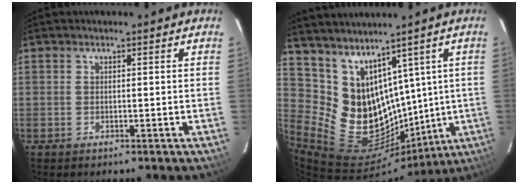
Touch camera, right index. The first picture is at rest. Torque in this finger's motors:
{"motor_torque": [0.60, 0.14, 0.82, 0.17]}